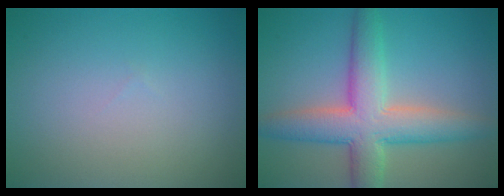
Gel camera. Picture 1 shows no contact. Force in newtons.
{"total": 7.3, "press": 7.3, "slide": 0.2}